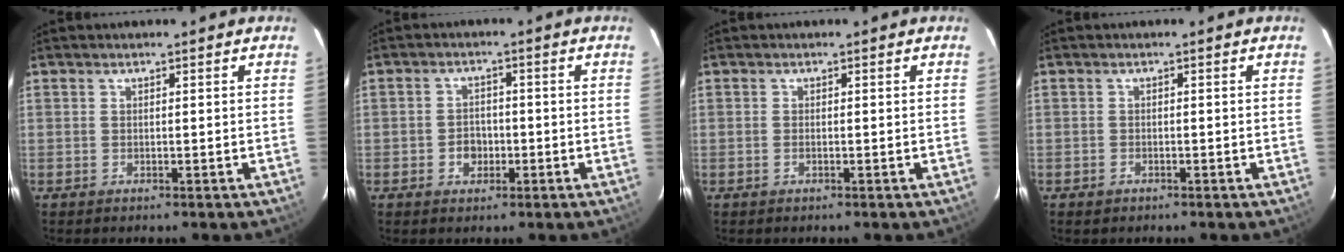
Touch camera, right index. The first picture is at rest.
{"total": 3.6, "force": [-1.2, 3.0, 1.5], "torque": [-0.032, 0.008, -0.014]}
{"total": 0.6, "force": [-0.2, 0.3, 0.5], "torque": [-0.011, 0.000, -0.006]}
{"total": 1.3, "force": [-0.8, 1.0, 0.3], "torque": [-0.007, 0.002, -0.010]}